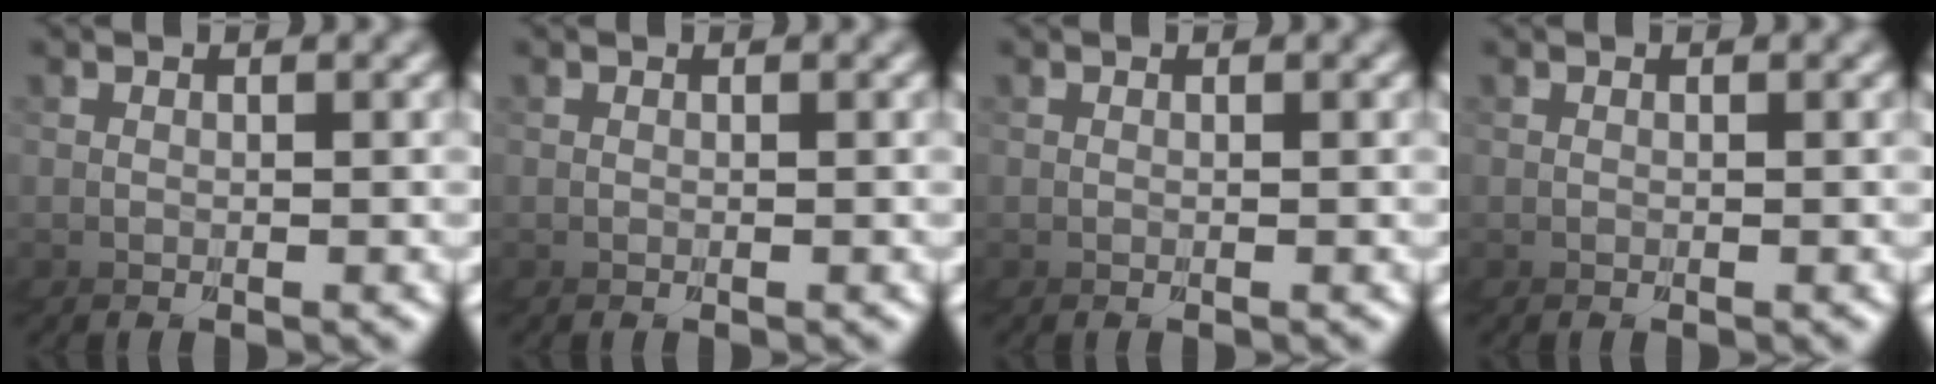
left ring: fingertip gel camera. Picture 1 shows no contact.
{"total": 0.0}
{"total": 0.0}
{"total": 0.0}